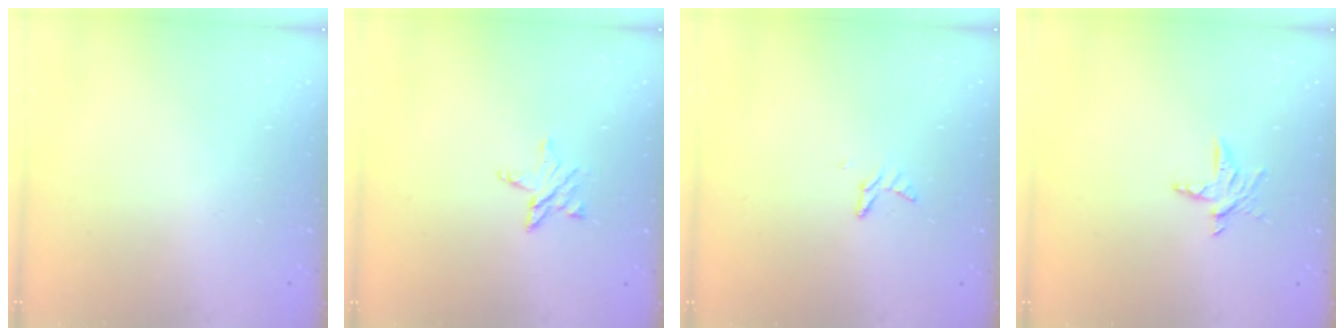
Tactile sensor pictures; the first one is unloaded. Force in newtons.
{"total": 5.6, "press": 5.6, "slide": 0.5}
{"total": 4.6, "press": 4.5, "slide": 0.5}
{"total": 6.3, "press": 6.2, "slide": 0.6}